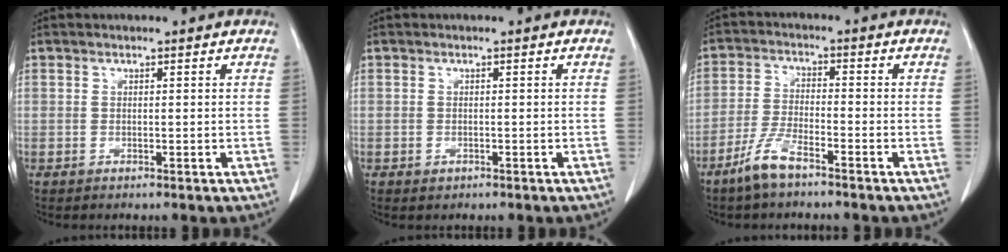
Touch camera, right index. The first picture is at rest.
{"total": 0.6, "force": [-0.2, 0.5, 0.3], "torque": [-0.009, 0.001, 0.004]}
{"total": 5.7, "force": [-4.1, 1.0, 3.8], "torque": [-0.091, -0.007, -0.081]}